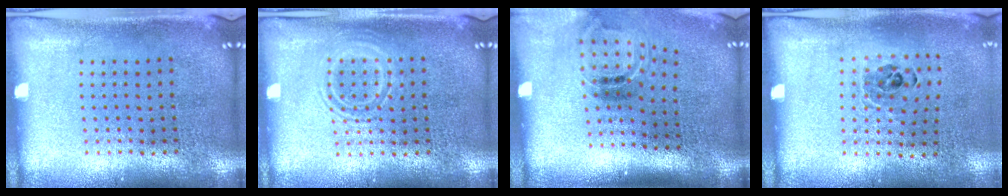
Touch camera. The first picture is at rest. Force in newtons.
{"total": 1.0, "press": 1.0, "slide": 0.2}
{"total": 1.5, "press": 1.0, "slide": 1.1}
{"total": 0.9, "press": 0.8, "slide": 0.3}